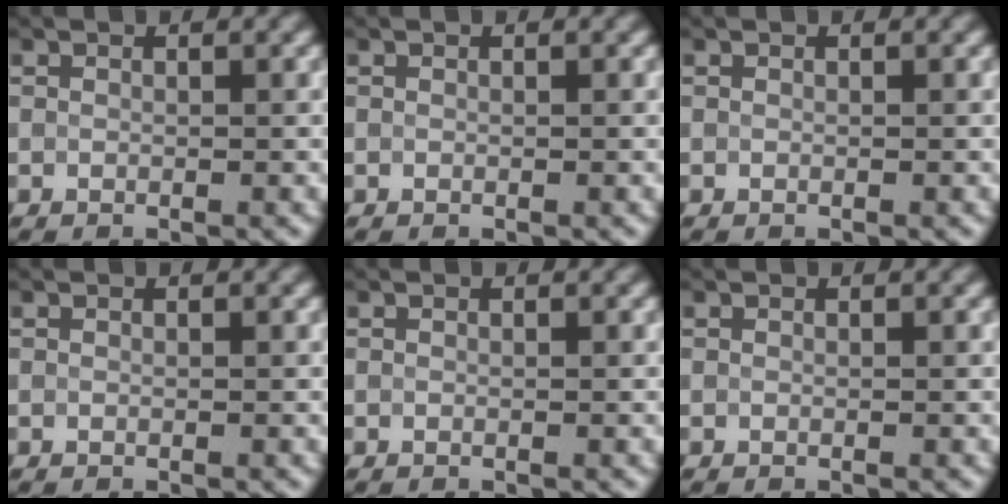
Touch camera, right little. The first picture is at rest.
{"total": 0.0}
{"total": 0.0}
{"total": 0.0}
{"total": 0.0}
{"total": 0.0}